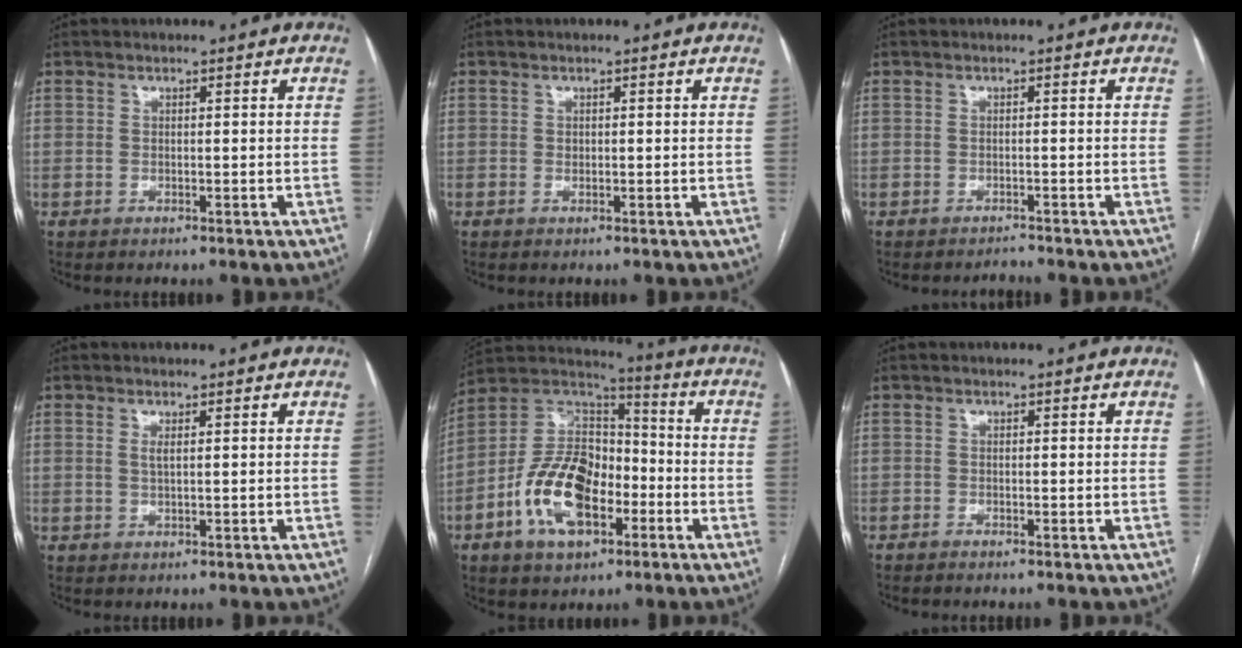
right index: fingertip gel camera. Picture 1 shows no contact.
{"total": 0.7, "force": [0.0, 0.5, 0.4], "torque": [-0.009, -0.004, 0.001]}
{"total": 1.1, "force": [-1.1, -0.2, -0.2], "torque": [0.007, -0.006, -0.012]}
{"total": 1.1, "force": [0.4, 0.1, 1.0], "torque": [-0.027, -0.001, 0.008]}
{"total": 16.1, "force": [-5.7, 8.8, 12.2], "torque": [-0.248, 0.018, -0.099]}
{"total": 0.8, "force": [-0.7, -0.1, 0.3], "torque": [-0.003, 0.000, -0.012]}